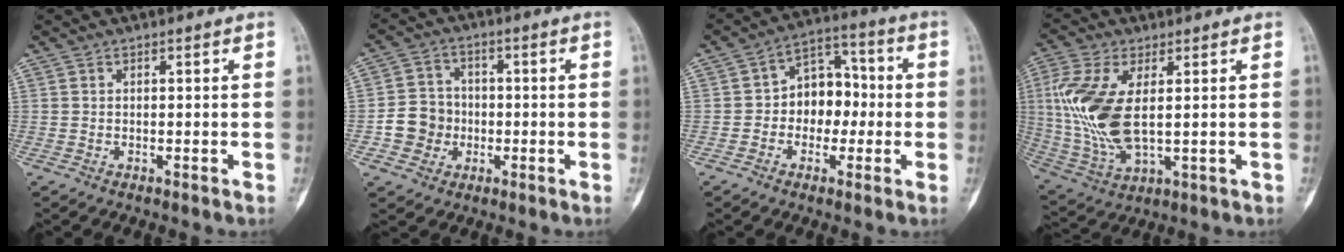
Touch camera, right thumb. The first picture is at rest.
{"total": 7.5, "force": [-1.7, 7.0, 2.2], "torque": [-0.011, 0.020, -0.033]}
{"total": 9.8, "force": [-1.0, 7.4, 6.3], "torque": [-0.048, 0.040, -0.029]}
{"total": 15.2, "force": [1.7, 7.3, 13.2], "torque": [-0.297, -0.009, 0.044]}